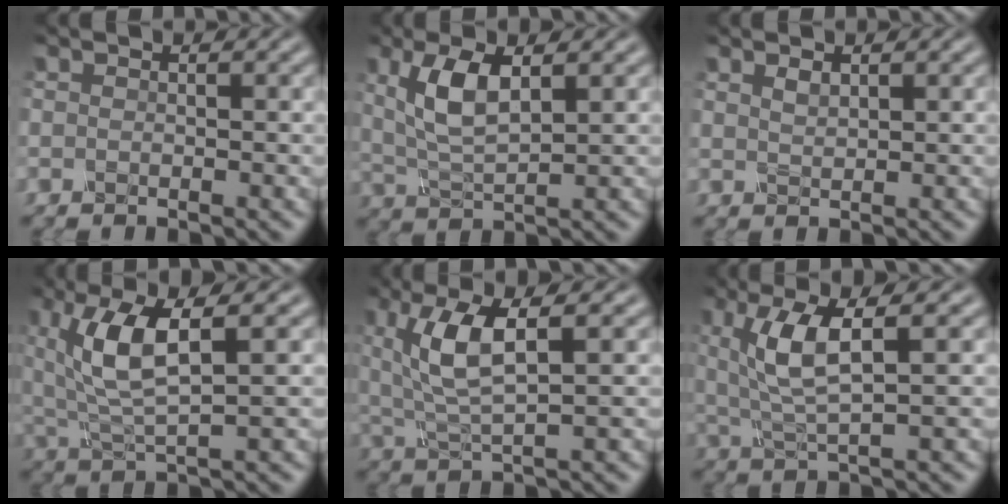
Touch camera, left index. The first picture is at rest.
{"total": 4.9, "force": [1.8, 1.6, 4.3], "torque": [-0.096, 0.003, 0.036]}
{"total": 1.0, "force": [0.8, 0.3, 0.5], "torque": [-0.016, 0.004, 0.019]}
{"total": 6.5, "force": [2.0, 1.9, 5.9], "torque": [-0.127, 0.006, 0.040]}
{"total": 5.8, "force": [1.9, 1.5, 5.3], "torque": [-0.112, 0.006, 0.039]}
{"total": 5.4, "force": [1.6, 1.2, 5.0], "torque": [-0.106, 0.005, 0.036]}